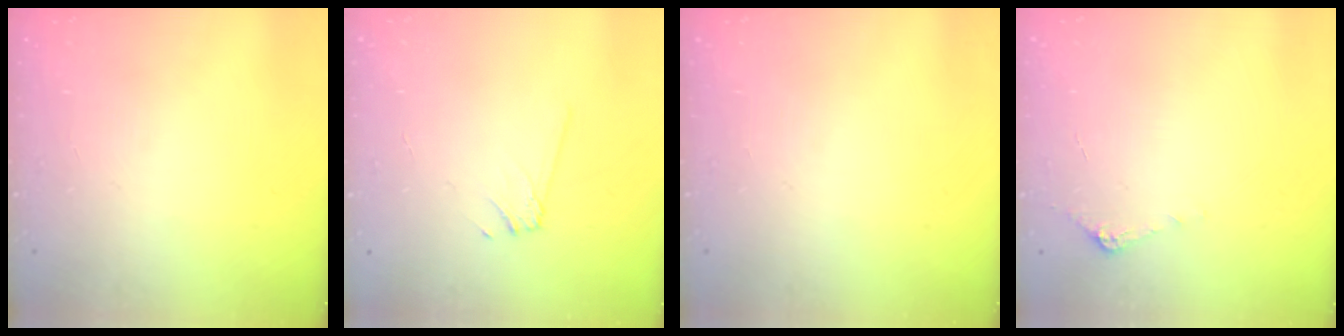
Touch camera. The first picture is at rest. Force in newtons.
{"total": 5.3, "press": 5.2, "slide": 0.9}
{"total": 0.0}
{"total": 5.4, "press": 5.4, "slide": 0.5}